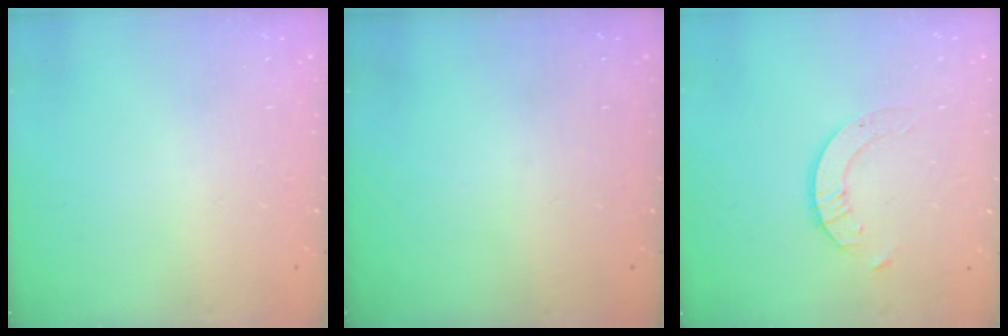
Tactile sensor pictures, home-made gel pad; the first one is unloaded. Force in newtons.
{"total": 0.0}
{"total": 2.3, "press": 2.3, "slide": 0.2}